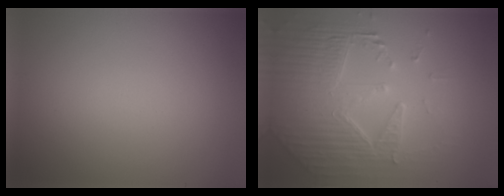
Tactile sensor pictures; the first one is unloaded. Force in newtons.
{"total": 7.2, "press": 5.2, "slide": 5.0}